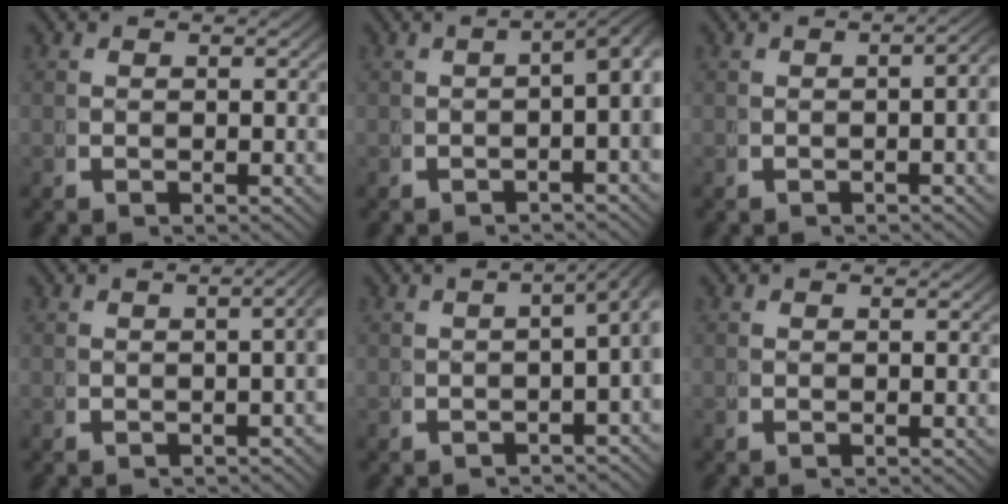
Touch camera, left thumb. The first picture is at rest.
{"total": 5.3, "force": [-0.5, 2.1, 4.8], "torque": [-0.063, 0.004, -0.009]}
{"total": 3.2, "force": [-0.6, 0.9, 3.1], "torque": [-0.036, 0.007, -0.008]}
{"total": 3.9, "force": [-0.5, 1.3, 3.6], "torque": [-0.040, 0.012, -0.009]}
{"total": 5.6, "force": [-0.7, 2.8, 4.8], "torque": [-0.054, 0.014, -0.016]}
{"total": 0.0}